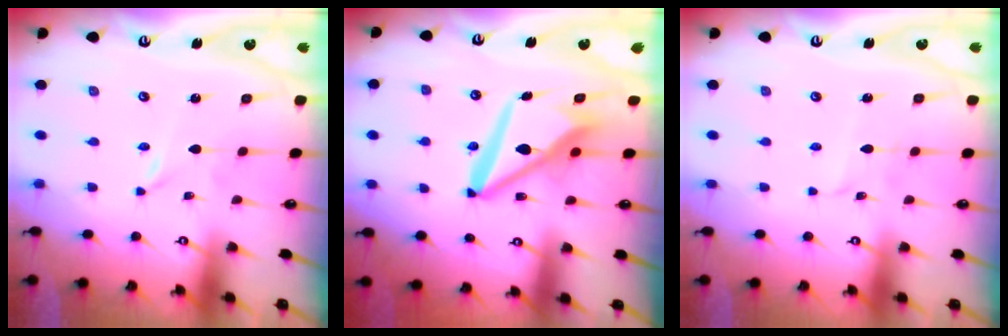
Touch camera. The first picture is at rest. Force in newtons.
{"total": 12.7, "press": 12.7, "slide": 1.1}
{"total": 2.6, "press": 2.6, "slide": 0.3}